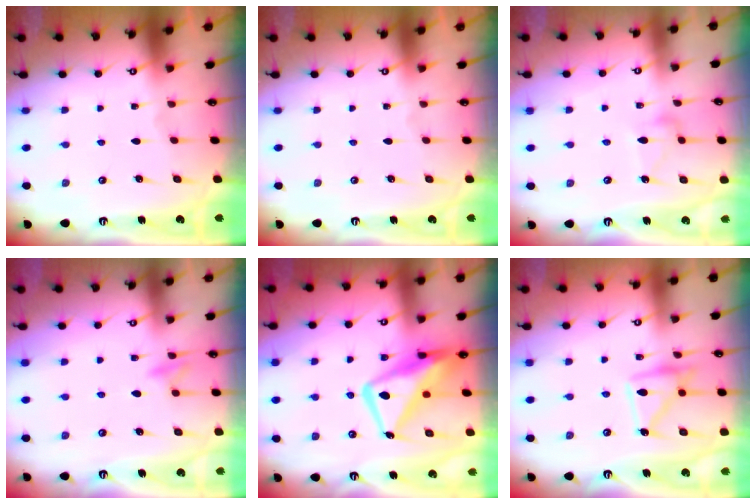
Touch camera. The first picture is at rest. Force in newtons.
{"total": 0.0}
{"total": 8.3, "press": 8.3, "slide": 0.1}
{"total": 8.7, "press": 8.7, "slide": 0.9}
{"total": 15.5, "press": 15.4, "slide": 1.7}
{"total": 13.8, "press": 13.8, "slide": 1.2}